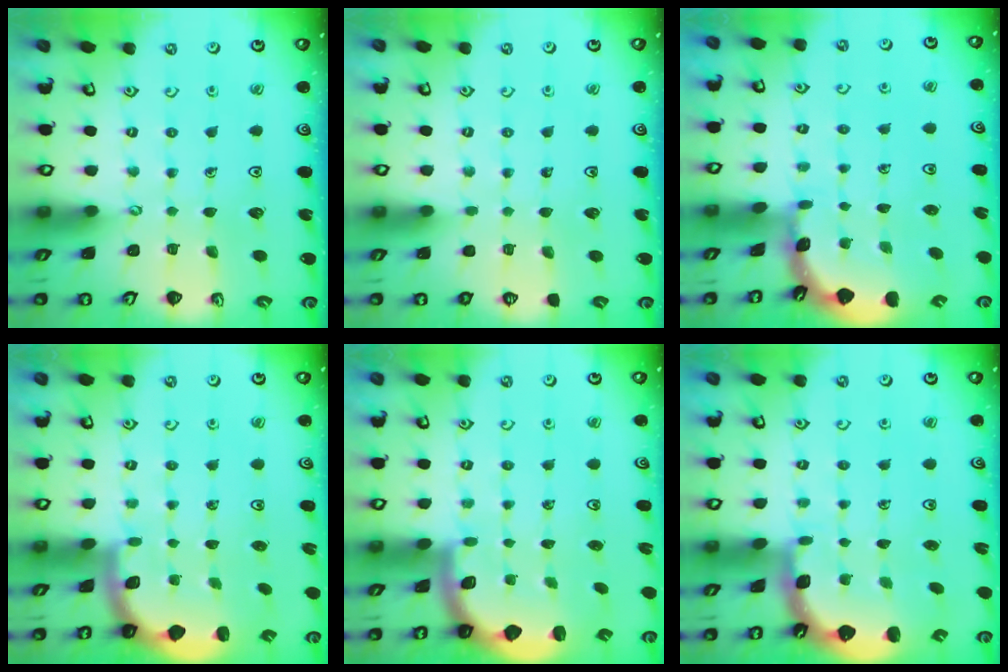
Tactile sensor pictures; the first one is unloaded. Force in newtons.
{"total": 0.0}
{"total": 1.7, "press": 1.6, "slide": 0.1}
{"total": 1.7, "press": 1.7, "slide": 0.3}
{"total": 2.0, "press": 1.9, "slide": 0.5}
{"total": 2.3, "press": 1.7, "slide": 1.6}